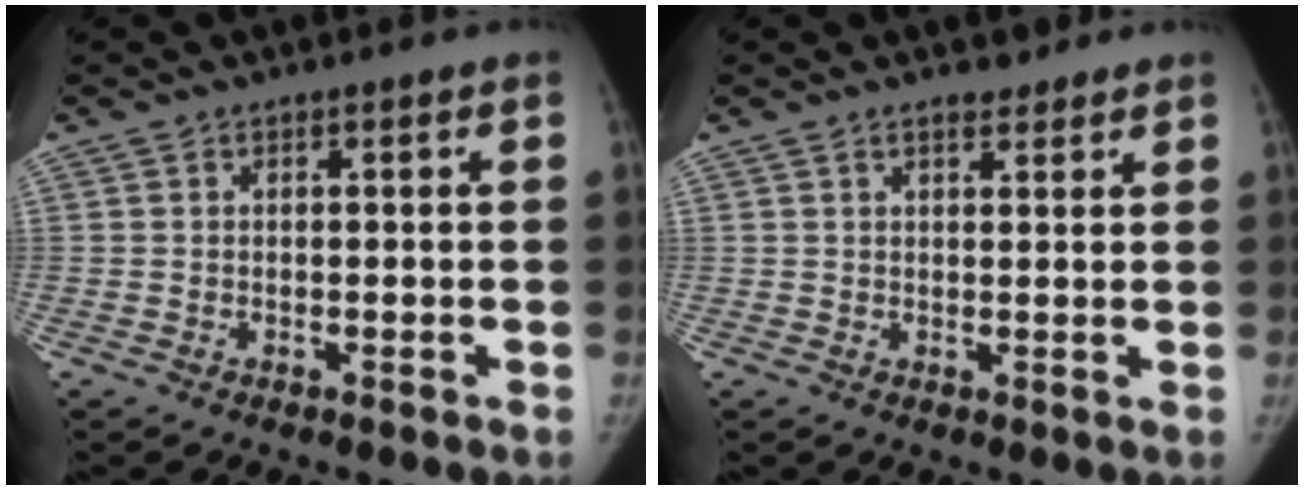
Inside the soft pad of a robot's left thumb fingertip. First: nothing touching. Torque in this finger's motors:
{"motor_torque": [-0.48, 0.05, -0.14, 0.64, -0.03]}